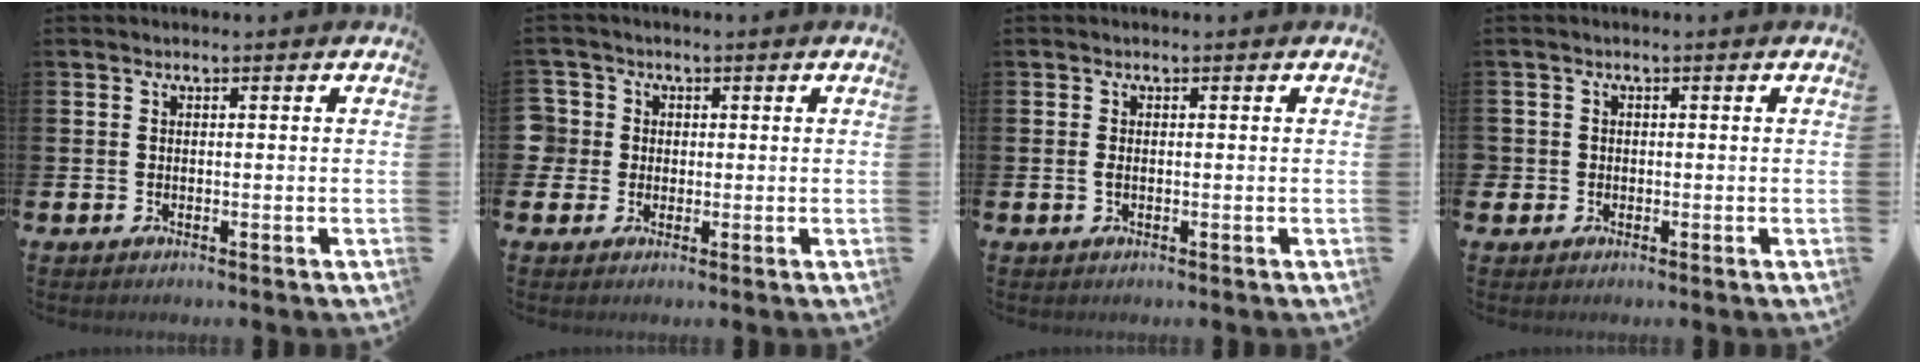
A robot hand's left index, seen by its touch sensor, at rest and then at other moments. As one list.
[{"total": 3.5, "force": [0.5, 3.5, 0.1], "torque": [-0.006, 0.009, 0.003]}, {"total": 0.8, "force": [-0.1, 0.3, 0.7], "torque": [-0.017, 0.004, -0.002]}, {"total": 1.4, "force": [-0.1, 1.4, 0.1], "torque": [0.007, 0.001, -0.009]}]